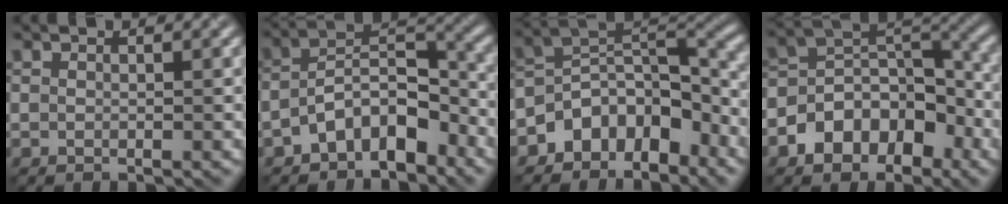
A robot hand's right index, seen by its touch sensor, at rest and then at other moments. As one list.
[{"total": 6.5, "force": [-3.8, 3.2, 4.1], "torque": [-0.055, 0.015, -0.079]}, {"total": 6.5, "force": [-4.0, 3.9, 3.4], "torque": [-0.033, 0.011, -0.083]}, {"total": 7.7, "force": [-3.8, 5.0, 4.4], "torque": [-0.061, 0.014, -0.077]}]